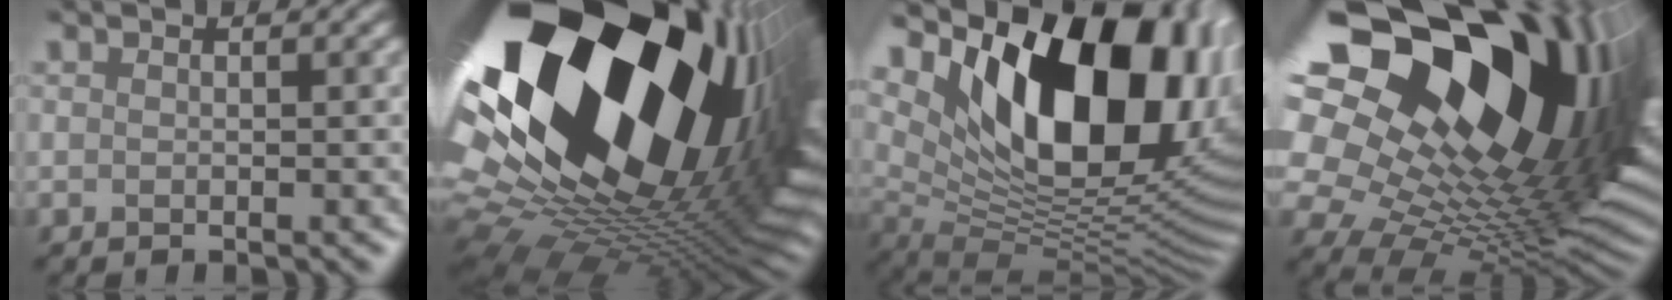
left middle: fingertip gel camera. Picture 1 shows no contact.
{"total": 21.9, "force": [5.8, 11.9, 17.4], "torque": [-0.329, -0.051, 0.134]}
{"total": 16.1, "force": [6.6, 8.2, 12.3], "torque": [-0.196, 0.001, 0.122]}
{"total": 21.2, "force": [8.0, 12.3, 15.2], "torque": [-0.286, -0.003, 0.180]}